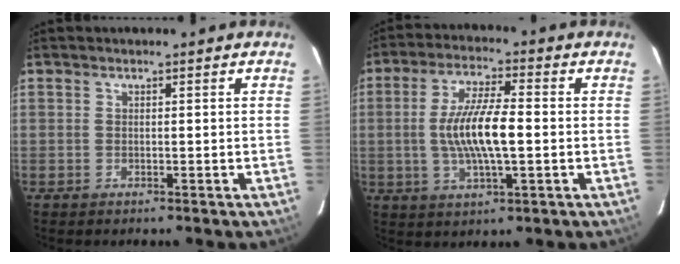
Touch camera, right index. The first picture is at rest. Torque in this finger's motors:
{"motor_torque": [0.48, -0.06, 0.48, 0.12]}